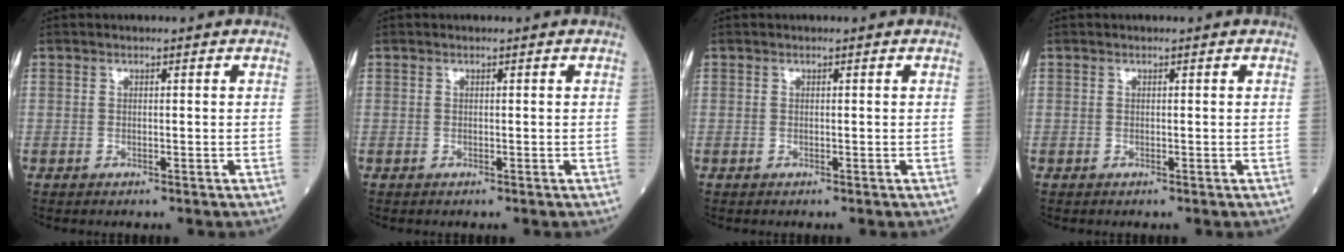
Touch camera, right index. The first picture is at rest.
{"total": 0.0}
{"total": 0.0}
{"total": 0.0}